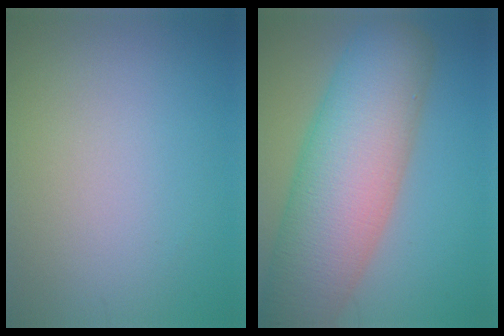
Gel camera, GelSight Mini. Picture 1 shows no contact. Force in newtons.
{"total": 12.3, "press": 12.3, "slide": 0.4}